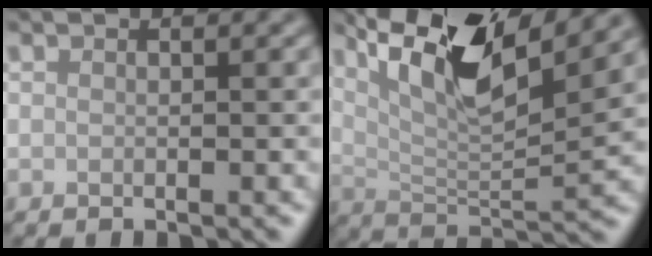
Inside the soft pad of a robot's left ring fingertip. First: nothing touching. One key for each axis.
{"total": 10.9, "fx": 6.4, "fy": 2.9, "fz": 8.3, "tx": -0.149, "ty": 0.003, "tz": 0.117}